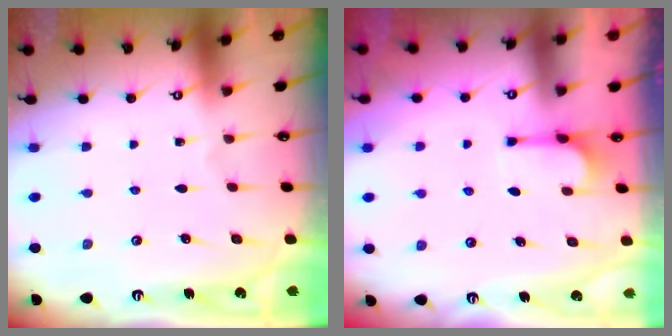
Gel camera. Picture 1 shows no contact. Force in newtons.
{"total": 3.6, "press": 3.4, "slide": 0.9}